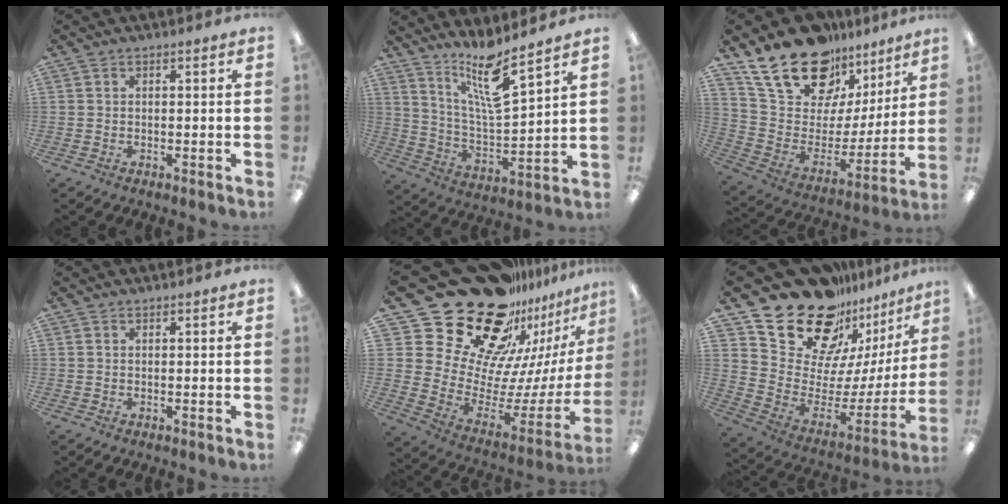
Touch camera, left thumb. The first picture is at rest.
{"total": 13.6, "force": [10.3, 2.5, 8.5], "torque": [-0.160, -0.062, 0.175]}
{"total": 23.2, "force": [16.2, 12.4, 11.1], "torque": [-0.200, -0.101, 0.295]}
{"total": 0.0}
{"total": 32.7, "force": [22.2, 17.6, 16.4], "torque": [-0.256, -0.198, 0.446]}
{"total": 24.8, "force": [19.2, 12.7, 9.2], "torque": [-0.141, -0.135, 0.355]}